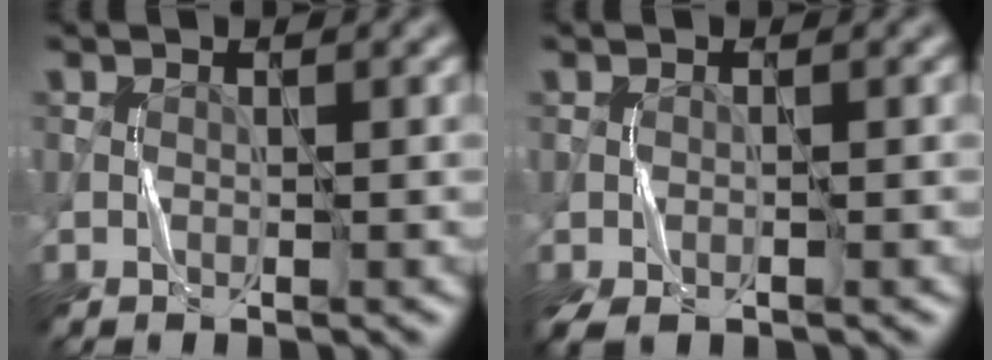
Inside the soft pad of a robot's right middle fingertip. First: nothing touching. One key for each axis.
{"total": 2.0, "fx": -1.2, "fy": 0.5, "fz": 1.6, "tx": -0.041, "ty": -0.006, "tz": -0.025}